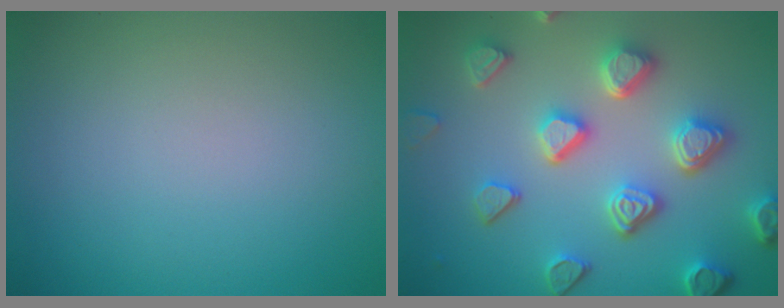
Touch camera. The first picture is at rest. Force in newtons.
{"total": 5.9, "press": 5.3, "slide": 2.7}